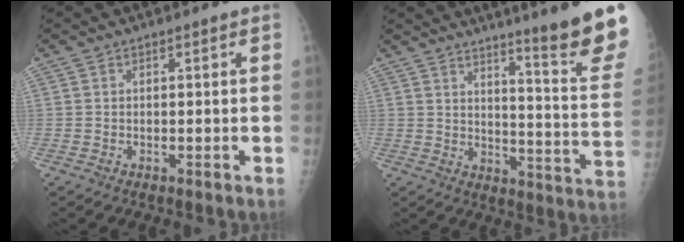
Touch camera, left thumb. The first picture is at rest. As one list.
[{"total": 18.8, "force": [13.9, 0.3, 12.6], "torque": [-0.136, -0.116, 0.182]}]